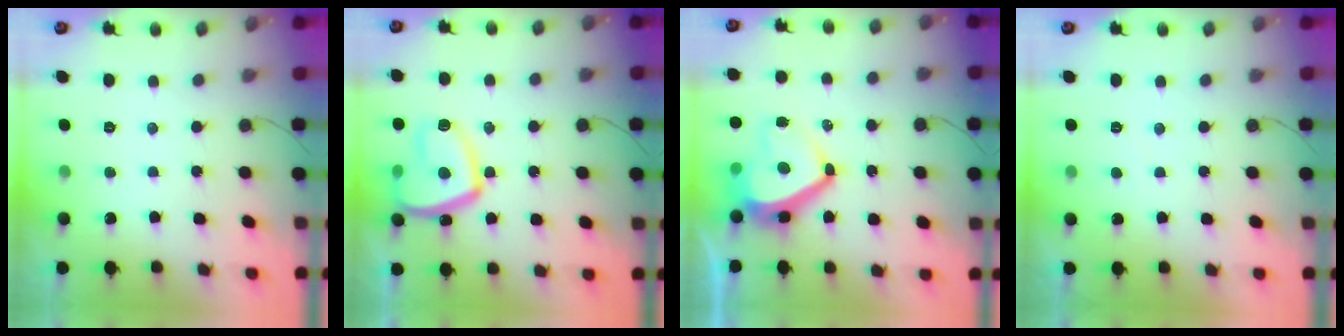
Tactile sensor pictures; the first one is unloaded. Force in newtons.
{"total": 15.5, "press": 15.4, "slide": 1.7}
{"total": 11.7, "press": 11.6, "slide": 1.5}
{"total": 1.1, "press": 1.0, "slide": 0.5}